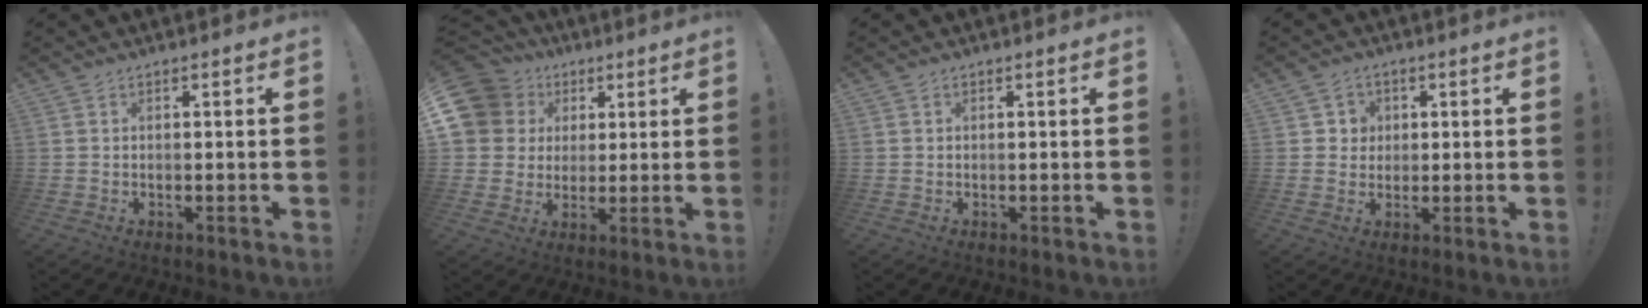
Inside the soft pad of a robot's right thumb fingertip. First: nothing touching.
{"total": 13.6, "force": [4.8, 11.6, 5.2], "torque": [-0.077, -0.017, 0.104]}
{"total": 0.0}
{"total": 4.1, "force": [0.9, 4.0, 0.7], "torque": [-0.013, 0.001, 0.016]}